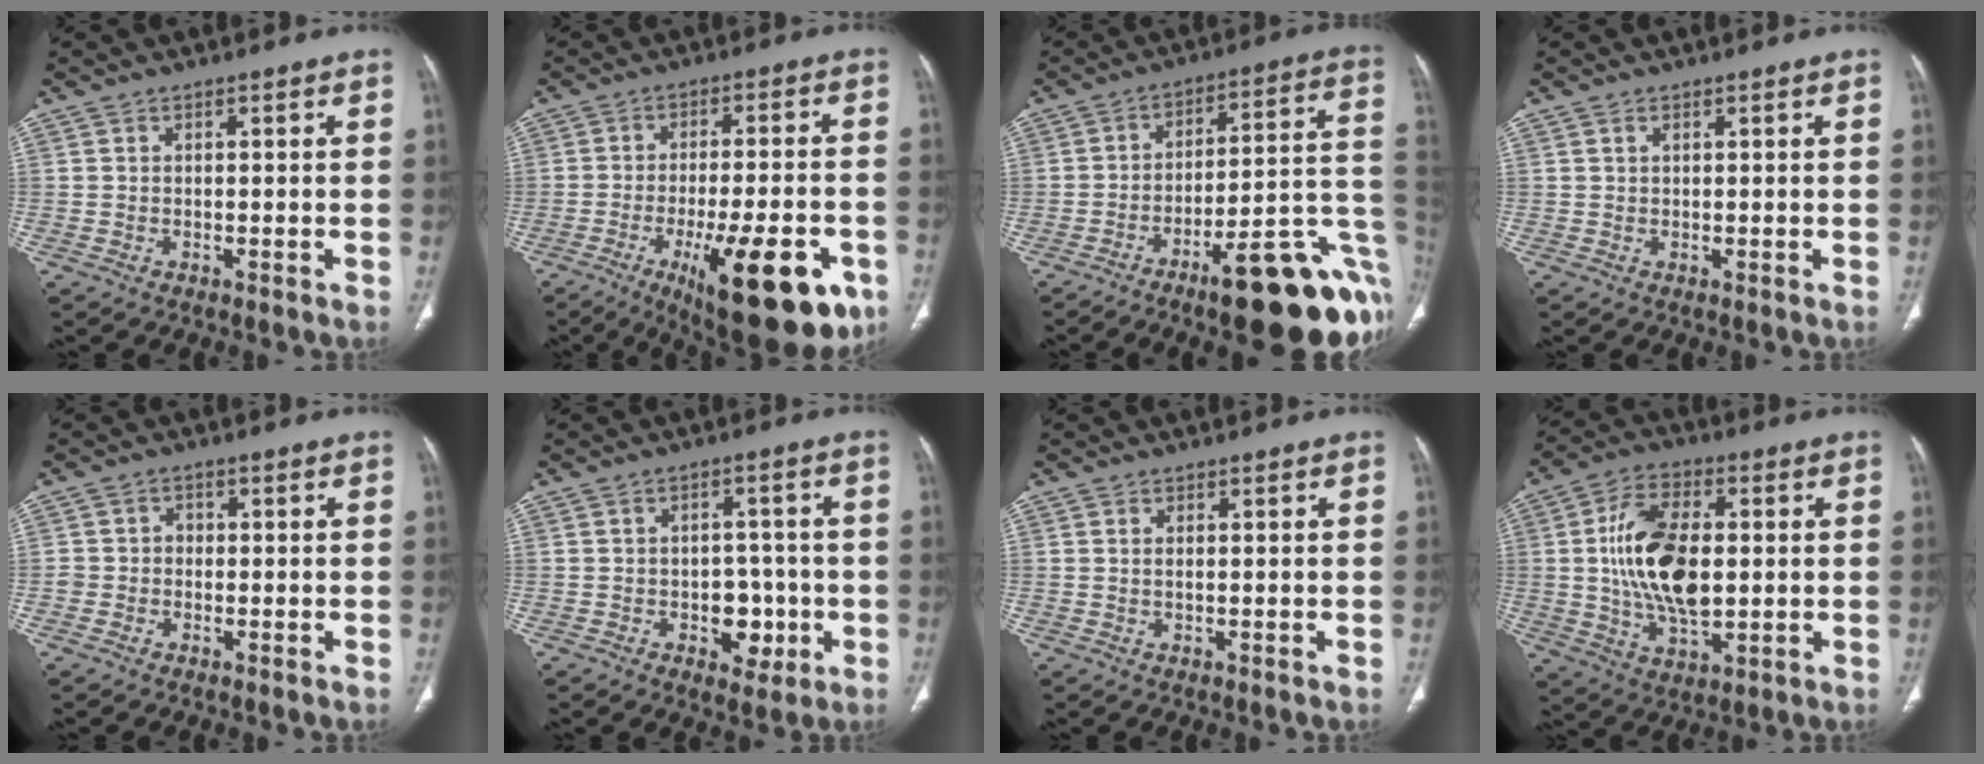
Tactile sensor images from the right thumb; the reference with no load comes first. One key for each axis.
{"total": 21.4, "fx": -9.3, "fy": 7.2, "fz": 17.9, "tx": -0.208, "ty": 0.024, "tz": -0.121}
{"total": 24.1, "fx": -10.5, "fy": 6.4, "fz": 20.7, "tx": -0.183, "ty": 0.070, "tz": -0.143}
{"total": 0.8, "fx": 0.4, "fy": 0.4, "fz": 0.5, "tx": -0.011, "ty": 0.001, "tz": 0.009}
{"total": 2.5, "fx": -0.6, "fy": 2.4, "fz": 0.7, "tx": 0.003, "ty": 0.015, "tz": -0.014}
{"total": 7.0, "fx": -1.9, "fy": 5.0, "fz": 4.6, "tx": -0.023, "ty": 0.015, "tz": -0.018}
{"total": 0.8, "fx": 0.2, "fy": 0.3, "fz": 0.7, "tx": -0.019, "ty": 0.001, "tz": 0.006}
{"total": 16.5, "fx": 1.0, "fy": 8.9, "fz": 13.8, "tx": -0.248, "ty": 0.001, "tz": 0.020}